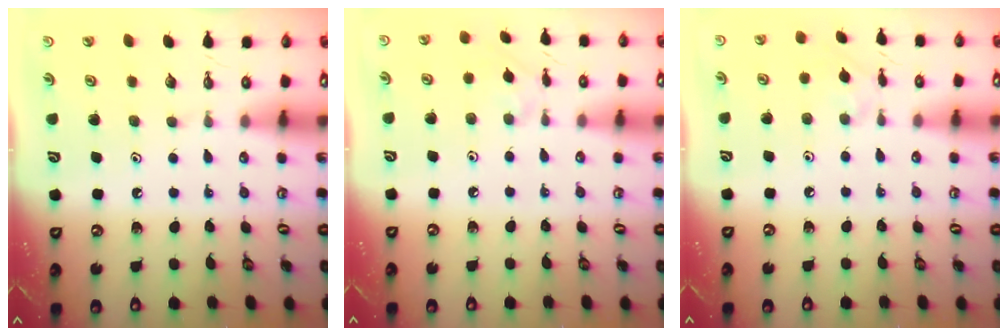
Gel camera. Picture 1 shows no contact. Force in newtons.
{"total": 2.2, "press": 2.1, "slide": 0.5}
{"total": 2.2, "press": 2.1, "slide": 0.5}